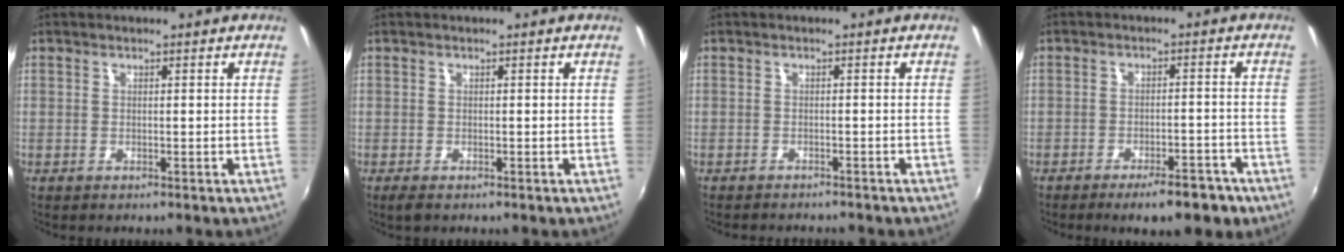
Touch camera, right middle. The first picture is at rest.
{"total": 1.4, "force": [-0.9, 0.6, 0.9], "torque": [-0.018, -0.007, -0.016]}
{"total": 4.8, "force": [-4.4, 0.9, 1.6], "torque": [-0.041, -0.012, -0.063]}
{"total": 7.5, "force": [-5.4, 2.4, 4.6], "torque": [-0.076, 0.004, -0.065]}